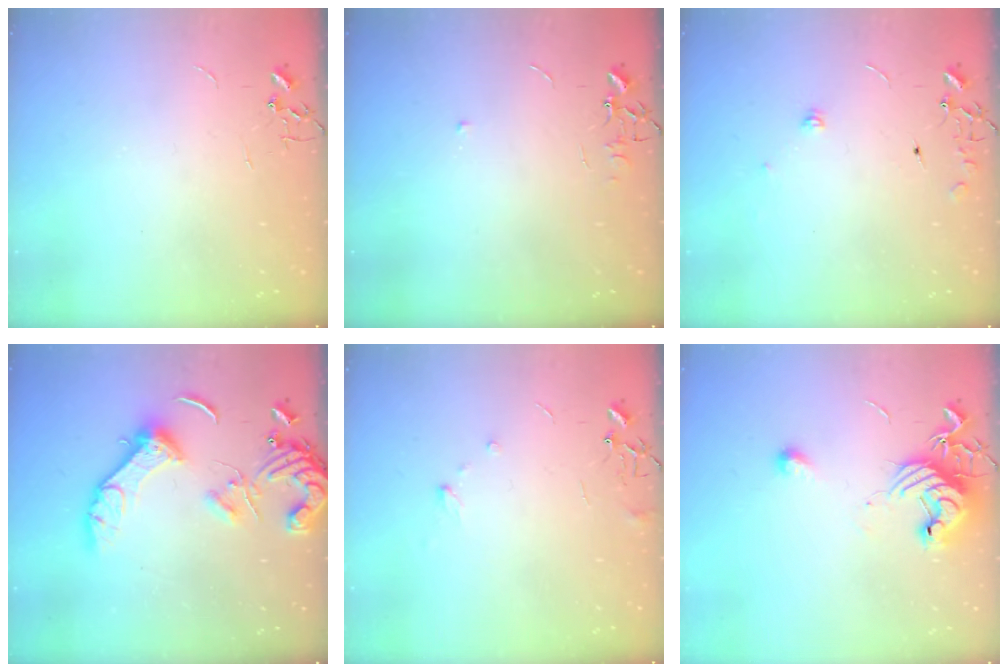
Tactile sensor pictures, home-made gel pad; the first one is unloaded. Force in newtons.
{"total": 4.7, "press": 4.6, "slide": 0.7}
{"total": 7.5, "press": 7.4, "slide": 0.8}
{"total": 15.2, "press": 15.1, "slide": 1.9}
{"total": 5.7, "press": 5.6, "slide": 0.5}
{"total": 12.8, "press": 12.7, "slide": 0.7}